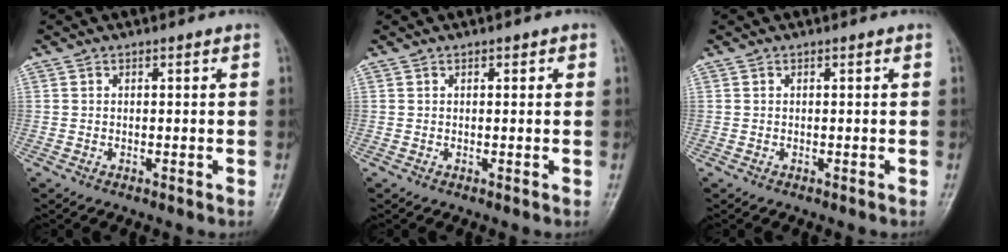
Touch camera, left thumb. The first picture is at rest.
{"total": 0.9, "force": [0.3, 0.5, 0.6], "torque": [-0.004, 0.001, 0.004]}
{"total": 0.0}